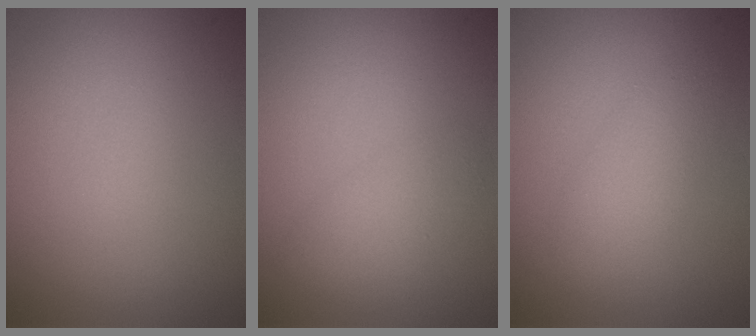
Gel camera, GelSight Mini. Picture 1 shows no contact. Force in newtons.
{"total": 2.1, "press": 2.1, "slide": 0.1}
{"total": 2.7, "press": 2.7, "slide": 0.1}